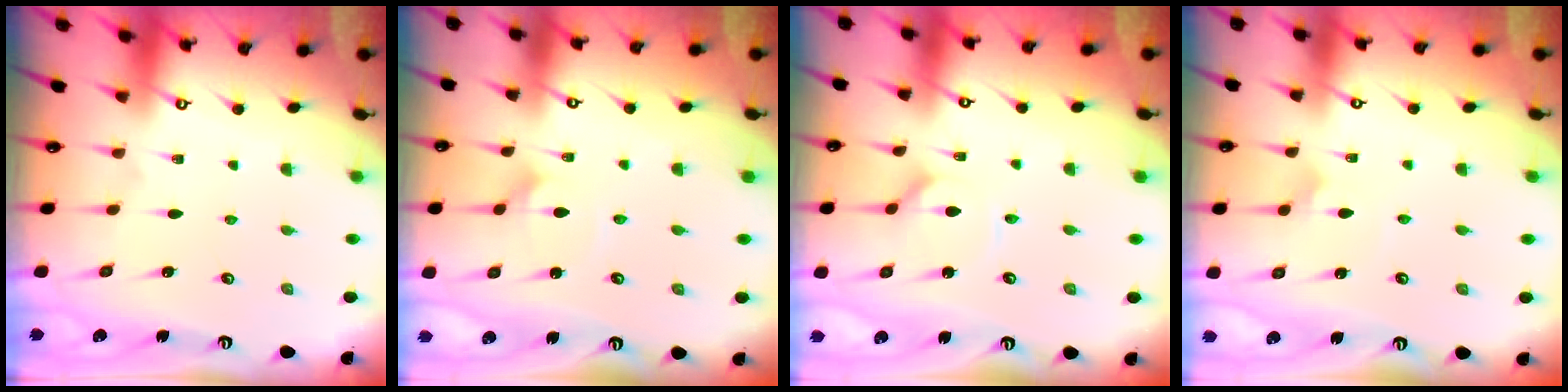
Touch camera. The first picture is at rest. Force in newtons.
{"total": 2.6, "press": 2.6, "slide": 0.2}
{"total": 2.2, "press": 2.2, "slide": 0.3}
{"total": 2.4, "press": 2.4, "slide": 0.2}